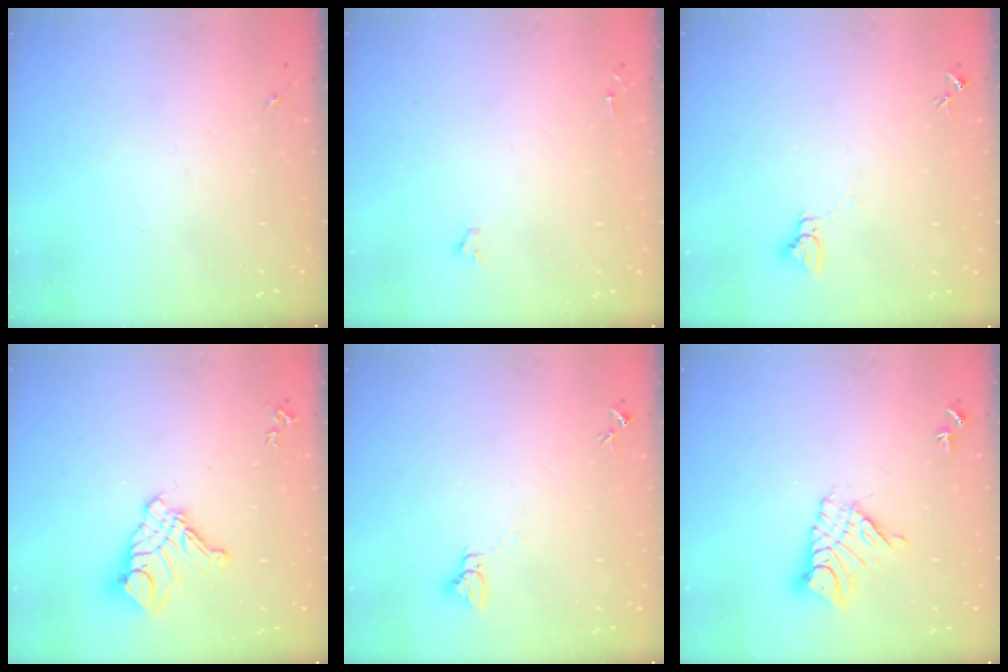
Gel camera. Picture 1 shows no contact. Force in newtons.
{"total": 0.9, "press": 0.9, "slide": 0.1}
{"total": 2.7, "press": 2.7, "slide": 0.1}
{"total": 12.9, "press": 12.8, "slide": 1.1}
{"total": 2.7, "press": 2.7, "slide": 0.1}
{"total": 11.1, "press": 11.0, "slide": 1.0}